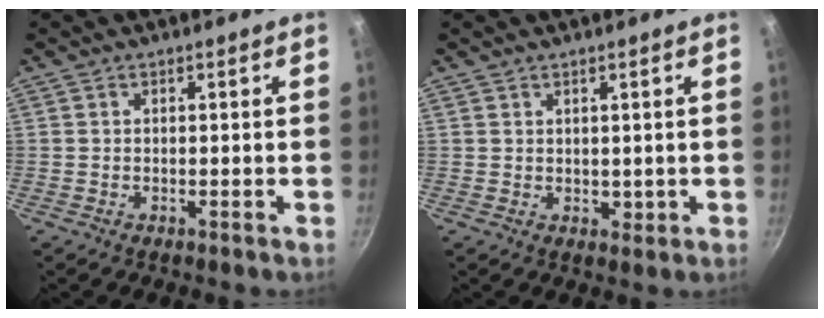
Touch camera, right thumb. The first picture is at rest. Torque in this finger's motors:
{"motor_torque": [-0.64, 0.02, 0.08, 0.38, -0.02]}